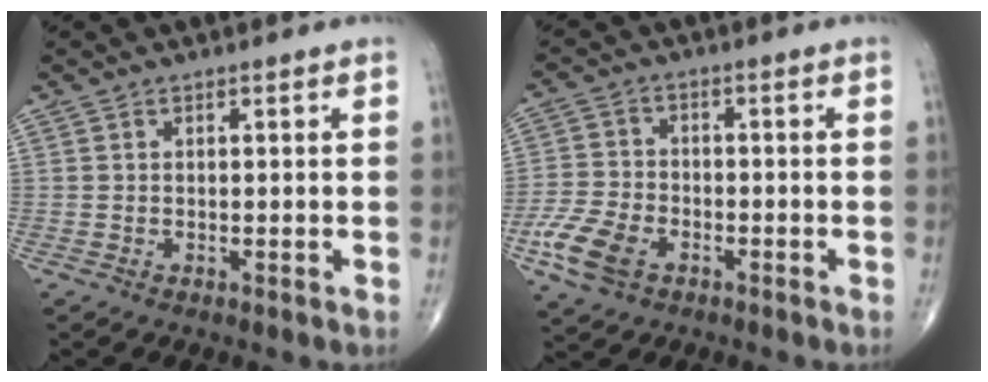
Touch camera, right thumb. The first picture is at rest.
{"total": 8.6, "force": [-4.1, 5.4, 5.3], "torque": [-0.112, 0.009, -0.080]}